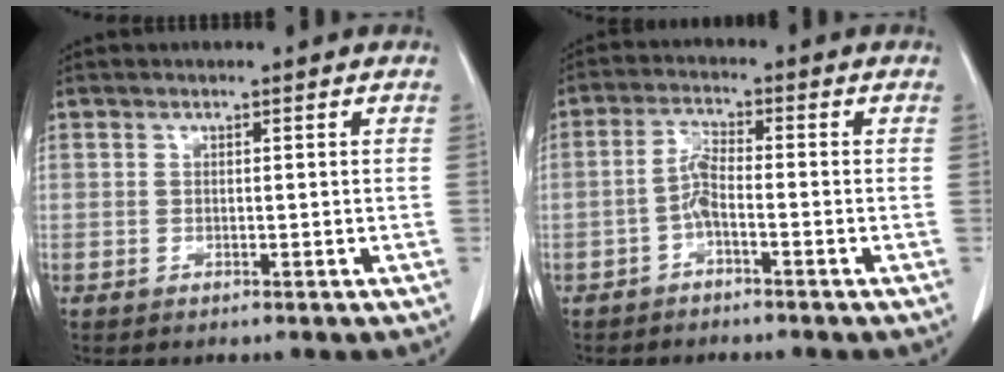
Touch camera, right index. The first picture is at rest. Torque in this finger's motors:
{"motor_torque": [0.48, -0.38, 0.19, 0.06]}